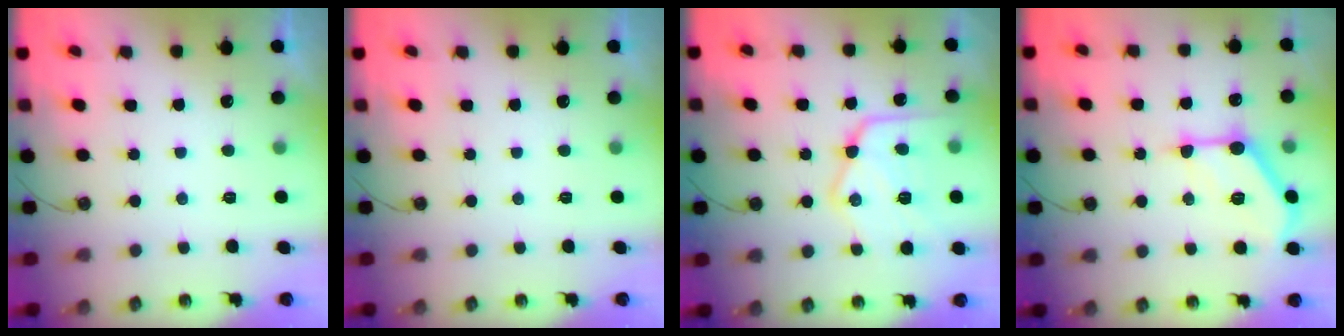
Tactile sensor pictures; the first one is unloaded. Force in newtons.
{"total": 0.0}
{"total": 20.9, "press": 20.8, "slide": 2.2}
{"total": 15.0, "press": 15.0, "slide": 0.4}